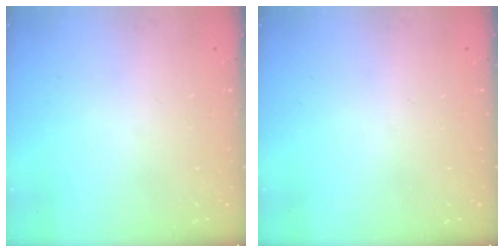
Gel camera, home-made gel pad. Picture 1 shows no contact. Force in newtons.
{"total": 0.0}